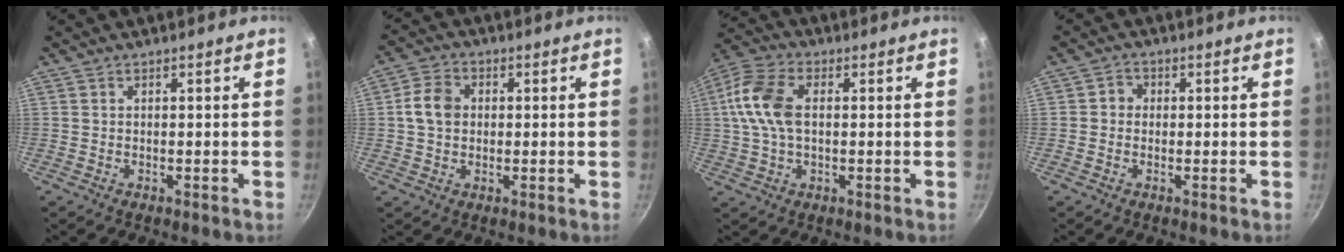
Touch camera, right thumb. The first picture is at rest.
{"total": 6.5, "force": [0.6, 5.1, 4.0], "torque": [-0.062, 0.013, 0.001]}
{"total": 11.4, "force": [1.3, 6.9, 9.0], "torque": [-0.179, 0.020, 0.011]}
{"total": 2.4, "force": [-0.1, 2.2, 0.9], "torque": [-0.002, 0.006, -0.009]}